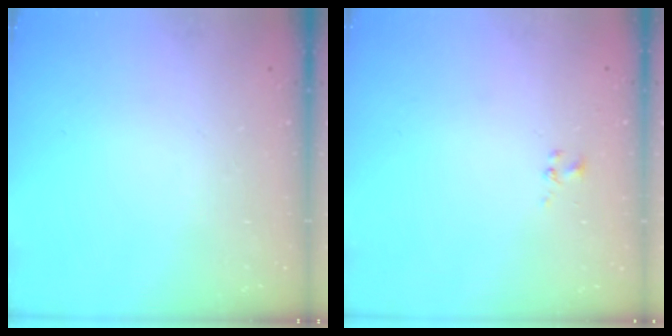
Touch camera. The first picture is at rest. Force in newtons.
{"total": 0.8, "press": 0.8, "slide": 0.3}